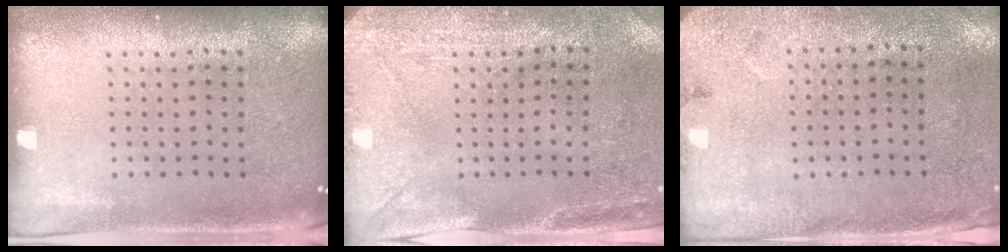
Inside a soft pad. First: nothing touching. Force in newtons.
{"total": 3.0, "press": 2.4, "slide": 1.8}
{"total": 2.7, "press": 2.2, "slide": 1.6}